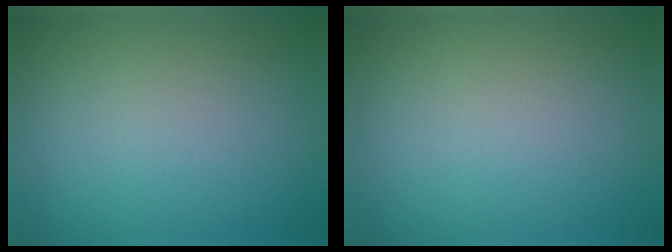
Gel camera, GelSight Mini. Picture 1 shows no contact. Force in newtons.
{"total": 0.0}